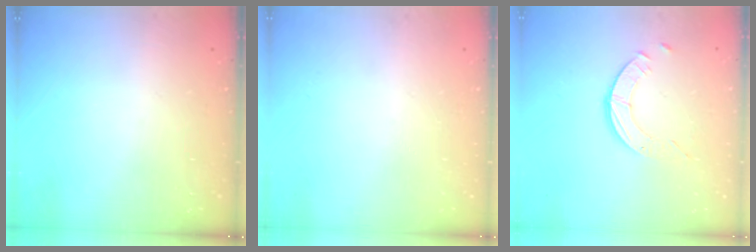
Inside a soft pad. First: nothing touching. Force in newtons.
{"total": 0.0}
{"total": 3.6, "press": 3.6, "slide": 0.4}